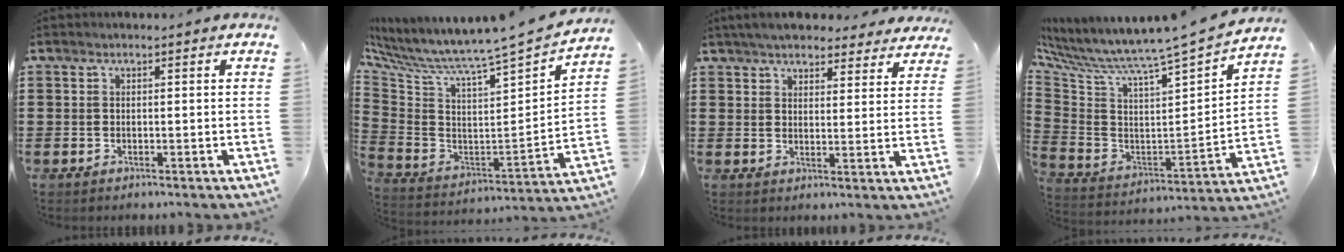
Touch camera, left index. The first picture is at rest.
{"total": 4.4, "force": [3.8, -1.0, 1.8], "torque": [-0.061, -0.062, 0.046]}
{"total": 5.0, "force": [4.8, 1.0, 1.3], "torque": [-0.043, -0.011, 0.087]}
{"total": 5.2, "force": [4.7, -1.0, 1.9], "torque": [-0.065, -0.068, 0.062]}